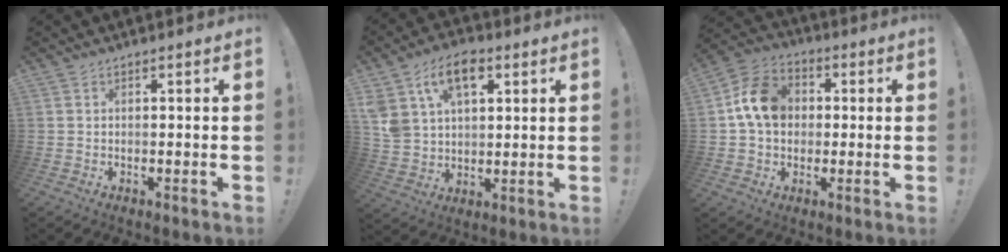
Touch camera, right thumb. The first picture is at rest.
{"total": 14.4, "force": [6.9, 9.1, 8.7], "torque": [-0.155, -0.020, 0.130]}
{"total": 13.3, "force": [2.2, 10.7, 7.7], "torque": [-0.120, 0.011, 0.048]}